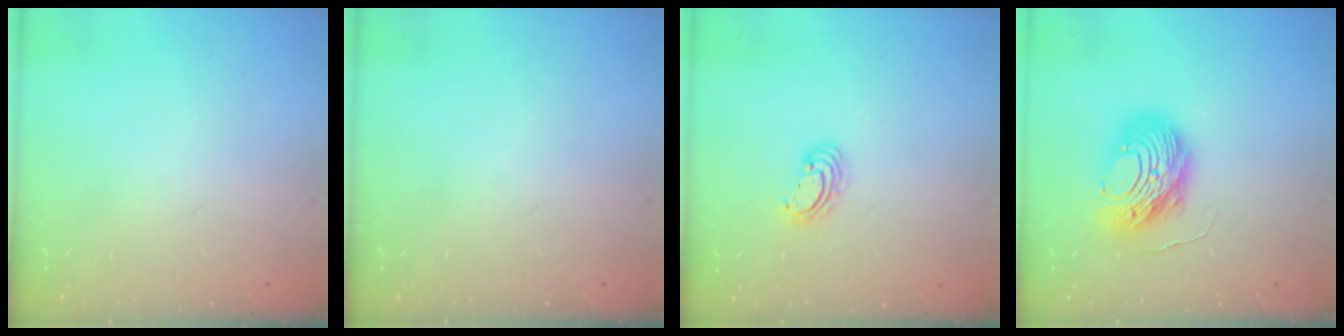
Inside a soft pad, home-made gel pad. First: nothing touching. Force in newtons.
{"total": 0.0}
{"total": 4.6, "press": 4.6, "slide": 0.2}
{"total": 12.5, "press": 12.5, "slide": 0.7}